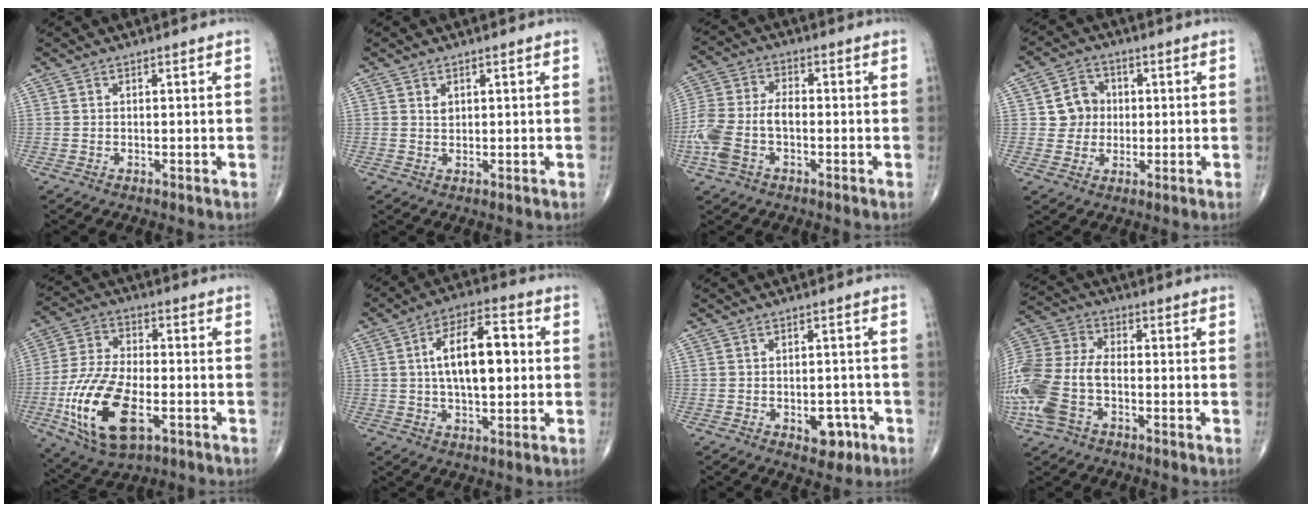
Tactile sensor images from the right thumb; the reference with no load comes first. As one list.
[{"total": 1.3, "force": [0.6, 0.9, 0.7], "torque": [-0.005, -0.004, 0.013]}, {"total": 11.2, "force": [-3.1, 6.3, 8.7], "torque": [-0.207, 0.025, -0.063]}, {"total": 6.1, "force": [0.5, 5.7, 2.0], "torque": [0.000, 0.007, 0.003]}, {"total": 18.2, "force": [-5.7, 8.9, 14.7], "torque": [-0.294, 0.010, -0.098]}, {"total": 13.8, "force": [1.4, 6.3, 12.2], "torque": [-0.186, 0.018, 0.018]}, {"total": 5.1, "force": [-2.1, 3.2, 3.4], "torque": [-0.020, 0.014, -0.021]}, {"total": 17.4, "force": [-4.7, 10.4, 13.2], "torque": [-0.330, 0.019, -0.090]}]